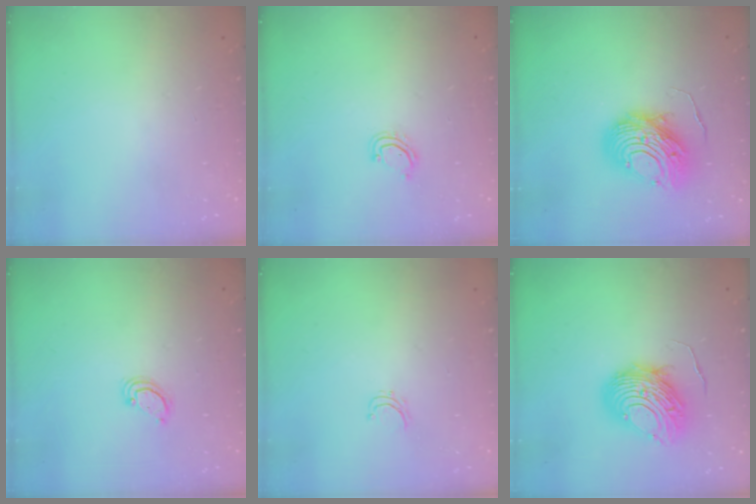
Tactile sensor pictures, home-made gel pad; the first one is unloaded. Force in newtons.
{"total": 4.0, "press": 4.0, "slide": 0.3}
{"total": 12.5, "press": 12.5, "slide": 0.7}
{"total": 3.2, "press": 3.2, "slide": 0.3}
{"total": 3.6, "press": 3.6, "slide": 0.3}
{"total": 11.8, "press": 11.7, "slide": 1.0}